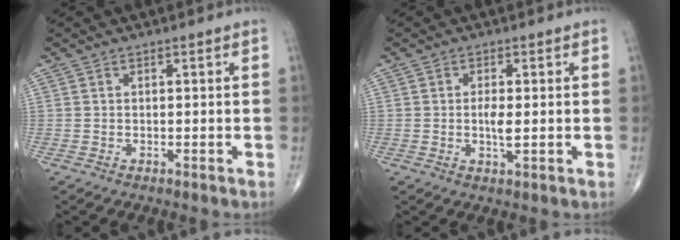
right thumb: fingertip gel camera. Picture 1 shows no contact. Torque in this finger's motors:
{"motor_torque": [1.40, 1.44, 0.03, -0.15, 0.01]}